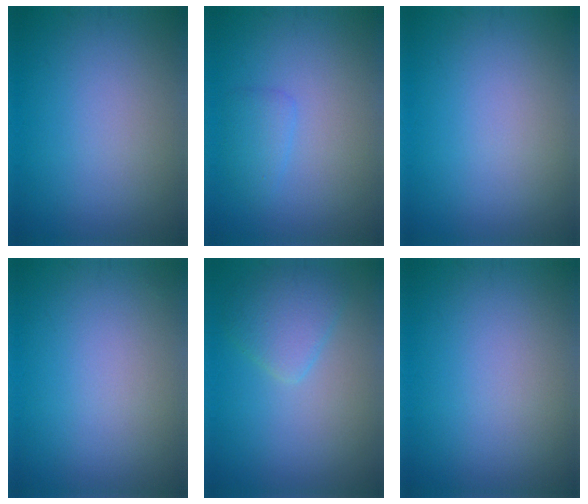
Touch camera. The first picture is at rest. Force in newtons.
{"total": 1.5, "press": 1.5, "slide": 0.1}
{"total": 0.0}
{"total": 0.0}
{"total": 2.8, "press": 2.8, "slide": 0.2}
{"total": 0.0}